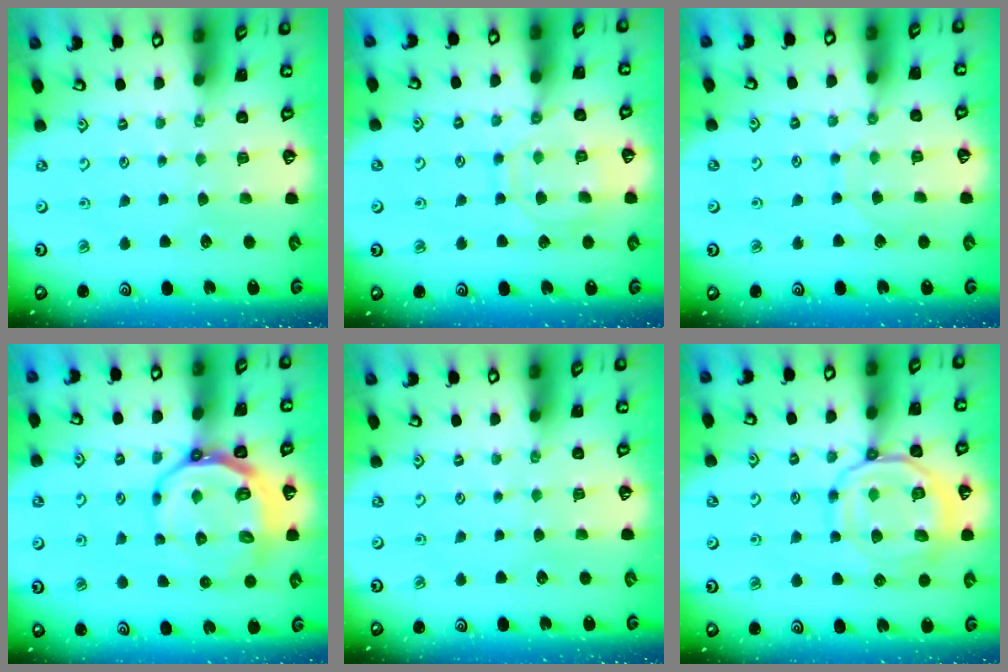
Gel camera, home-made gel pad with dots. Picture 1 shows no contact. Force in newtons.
{"total": 10.4, "press": 10.3, "slide": 0.9}
{"total": 6.0, "press": 6.0, "slide": 0.2}
{"total": 13.5, "press": 13.0, "slide": 3.7}
{"total": 0.0}
{"total": 13.8, "press": 13.8, "slide": 1.5}